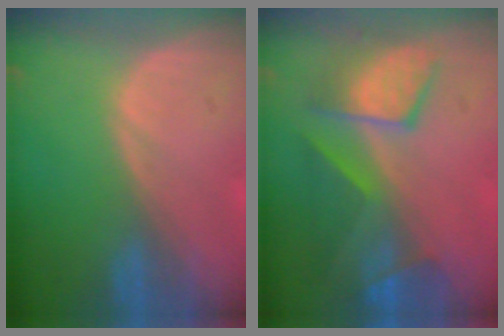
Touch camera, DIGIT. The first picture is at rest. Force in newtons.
{"total": 9.4, "press": 8.4, "slide": 4.2}